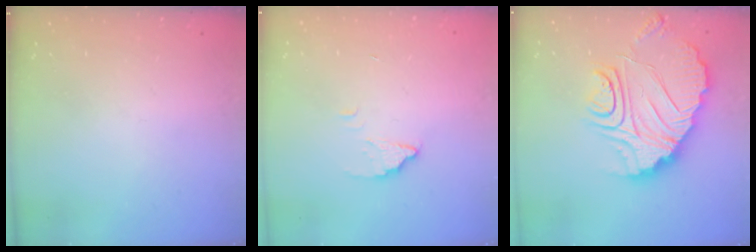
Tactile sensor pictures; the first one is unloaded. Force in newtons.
{"total": 2.6, "press": 2.6, "slide": 0.2}
{"total": 16.8, "press": 16.7, "slide": 1.6}